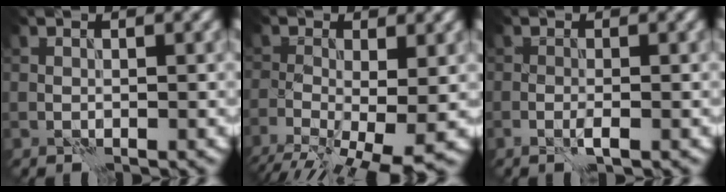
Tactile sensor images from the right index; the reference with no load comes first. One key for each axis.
{"total": 8.5, "fx": -3.9, "fy": 3.3, "fz": 6.8, "tx": -0.119, "ty": -0.030, "tz": -0.060}
{"total": 1.2, "fx": -0.5, "fy": 0.2, "fz": 1.0, "tx": -0.021, "ty": 0.001, "tz": -0.013}